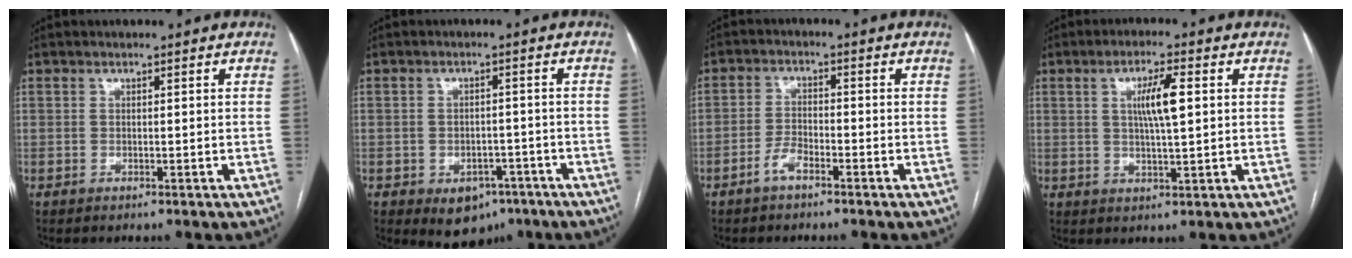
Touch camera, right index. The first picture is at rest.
{"total": 6.2, "force": [-3.6, 4.2, 2.9], "torque": [-0.029, 0.005, -0.041]}
{"total": 3.1, "force": [-2.2, 0.9, 2.0], "torque": [-0.039, 0.004, -0.045]}
{"total": 6.0, "force": [1.3, 0.6, 5.8], "torque": [-0.106, 0.002, 0.024]}